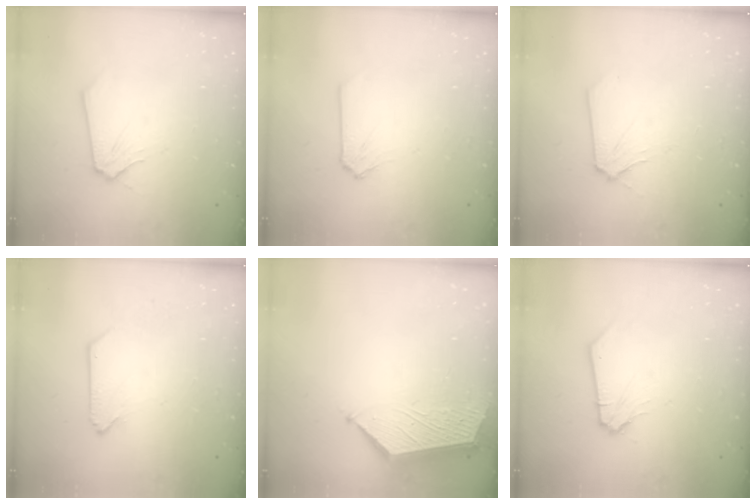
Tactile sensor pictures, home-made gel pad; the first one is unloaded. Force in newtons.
{"total": 0.0}
{"total": 3.1, "press": 3.0, "slide": 0.6}
{"total": 0.0}
{"total": 6.3, "press": 6.3, "slide": 0.1}
{"total": 1.2, "press": 1.2, "slide": 0.1}